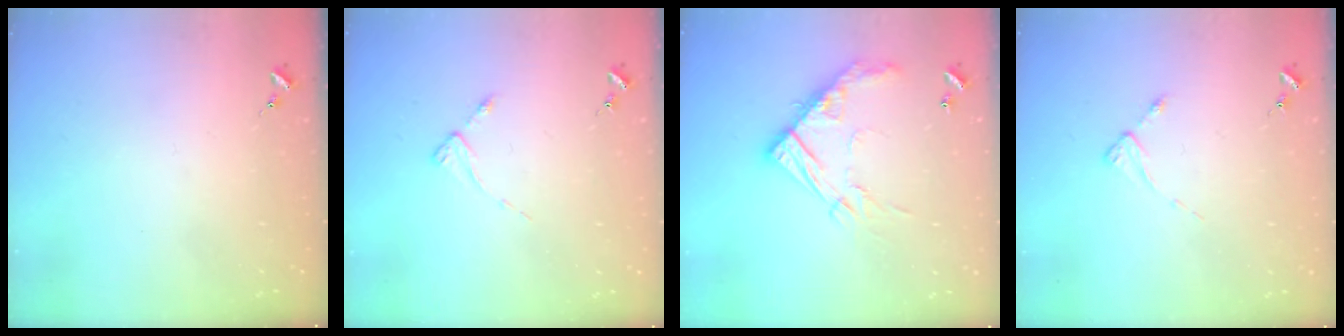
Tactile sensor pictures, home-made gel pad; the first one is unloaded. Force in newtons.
{"total": 2.8, "press": 2.8, "slide": 0.3}
{"total": 16.5, "press": 16.5, "slide": 1.5}
{"total": 2.4, "press": 2.4, "slide": 0.3}